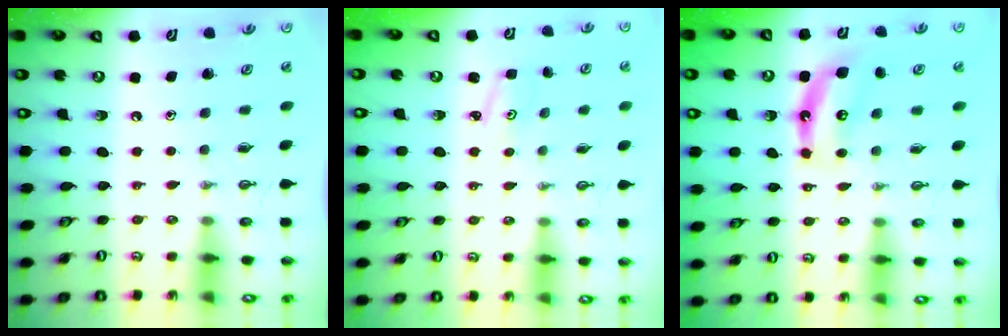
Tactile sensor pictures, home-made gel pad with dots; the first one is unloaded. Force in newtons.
{"total": 2.9, "press": 2.9, "slide": 0.3}
{"total": 6.9, "press": 6.9, "slide": 0.5}